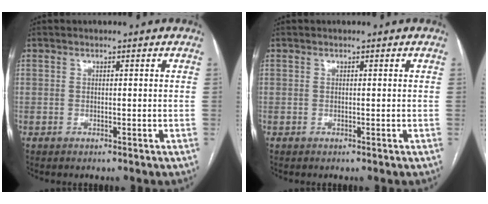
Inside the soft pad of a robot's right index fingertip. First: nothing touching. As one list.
[{"total": 0.0}]